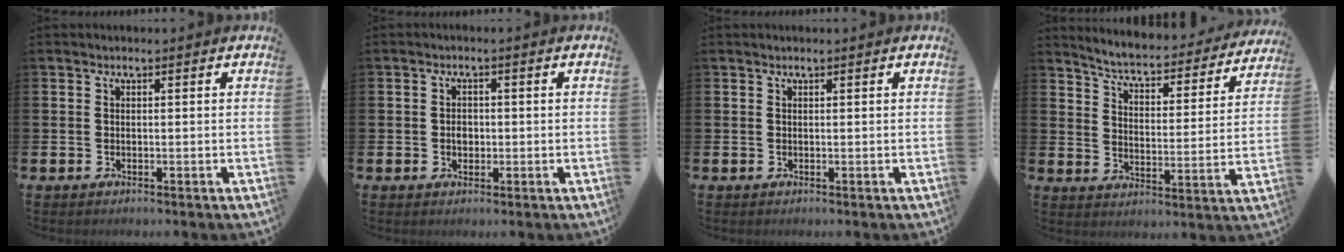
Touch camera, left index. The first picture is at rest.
{"total": 1.8, "force": [-0.1, 1.5, 1.1], "torque": [-0.001, -0.001, -0.009]}
{"total": 0.0}
{"total": 5.0, "force": [4.7, 0.7, 1.5], "torque": [-0.054, -0.039, 0.072]}